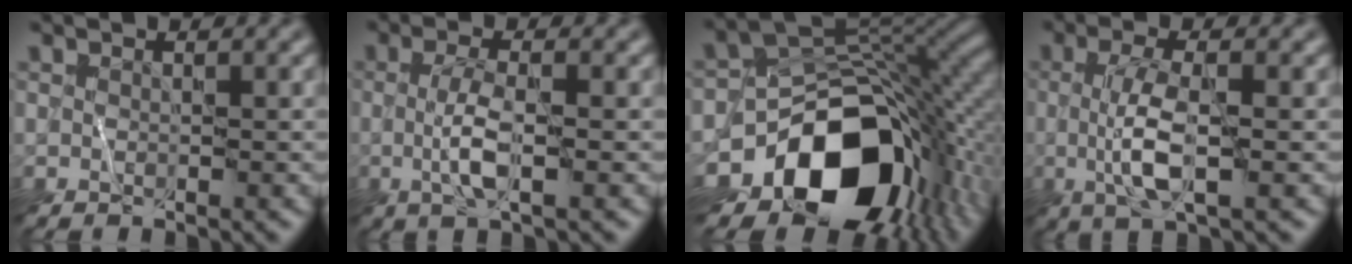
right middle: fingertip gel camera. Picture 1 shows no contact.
{"total": 3.2, "force": [-0.3, 0.7, 3.1], "torque": [-0.065, -0.003, -0.011]}
{"total": 16.3, "force": [-7.1, 10.8, 9.9], "torque": [-0.157, -0.021, -0.110]}
{"total": 4.4, "force": [-0.2, 1.1, 4.2], "torque": [-0.091, -0.005, -0.006]}